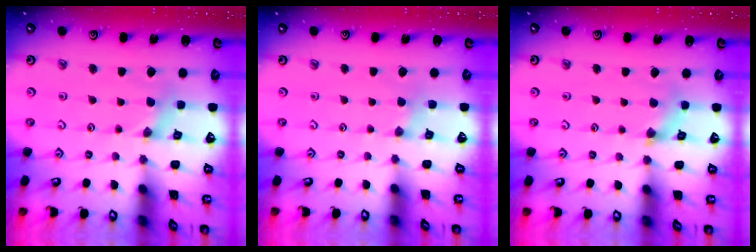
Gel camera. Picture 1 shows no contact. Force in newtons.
{"total": 1.8, "press": 1.8, "slide": 0.3}
{"total": 2.9, "press": 2.9, "slide": 0.3}